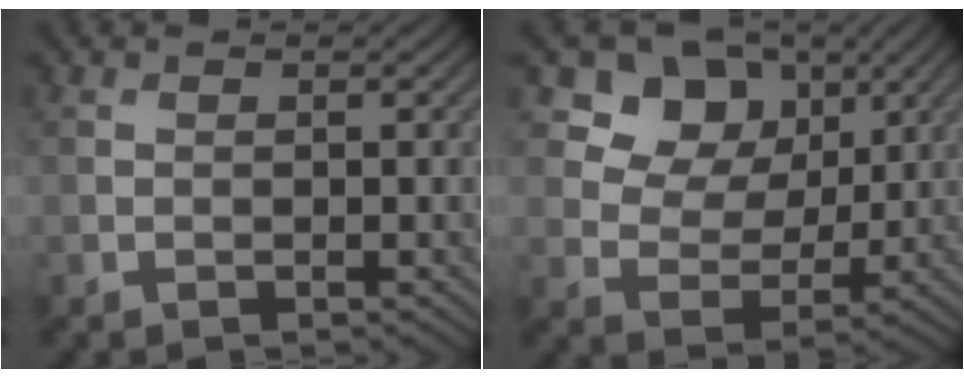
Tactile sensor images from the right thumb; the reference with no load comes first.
{"total": 10.0, "force": [5.0, 7.4, 4.5], "torque": [-0.098, -0.009, 0.099]}